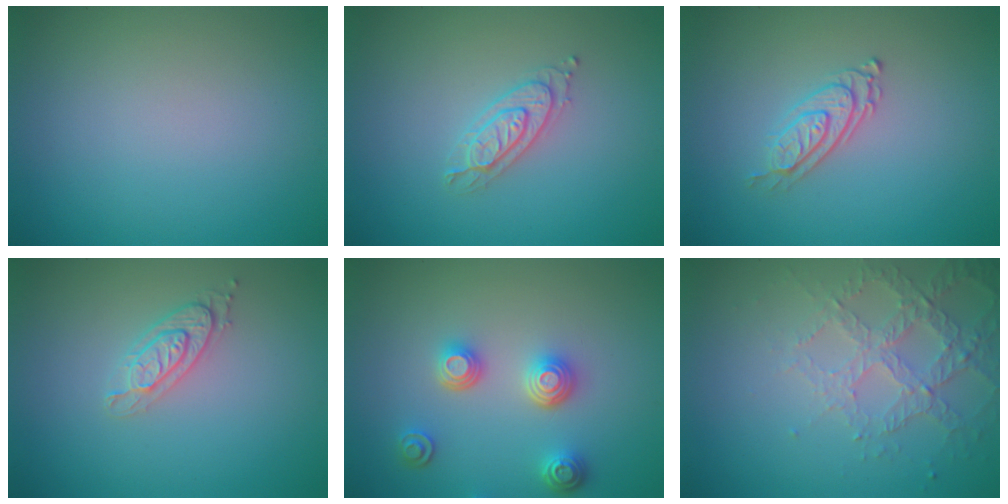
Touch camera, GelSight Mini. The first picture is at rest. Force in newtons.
{"total": 2.1, "press": 2.1, "slide": 0.2}
{"total": 2.7, "press": 2.0, "slide": 1.8}
{"total": 2.1, "press": 2.1, "slide": 0.4}
{"total": 3.5, "press": 3.1, "slide": 1.8}
{"total": 3.4, "press": 3.3, "slide": 0.8}